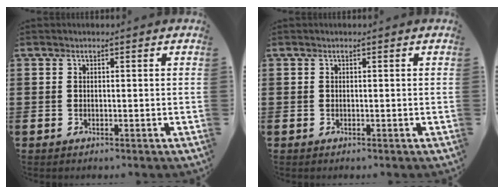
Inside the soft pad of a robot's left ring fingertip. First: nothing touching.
{"total": 0.0}